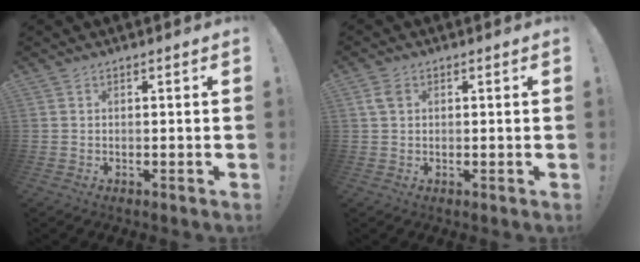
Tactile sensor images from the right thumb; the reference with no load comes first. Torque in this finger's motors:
{"motor_torque": [0.26, 0.65, 0.37, 0.12, 0.04]}